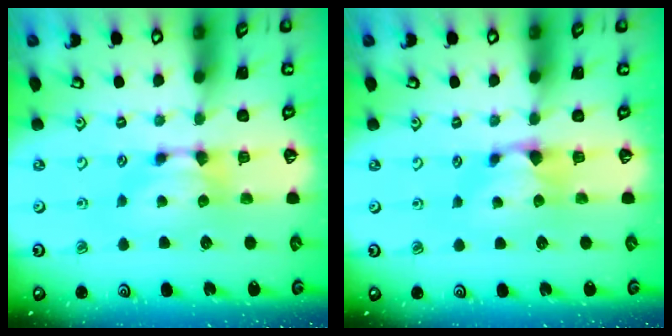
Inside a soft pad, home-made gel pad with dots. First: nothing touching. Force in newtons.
{"total": 1.1, "press": 0.9, "slide": 0.7}